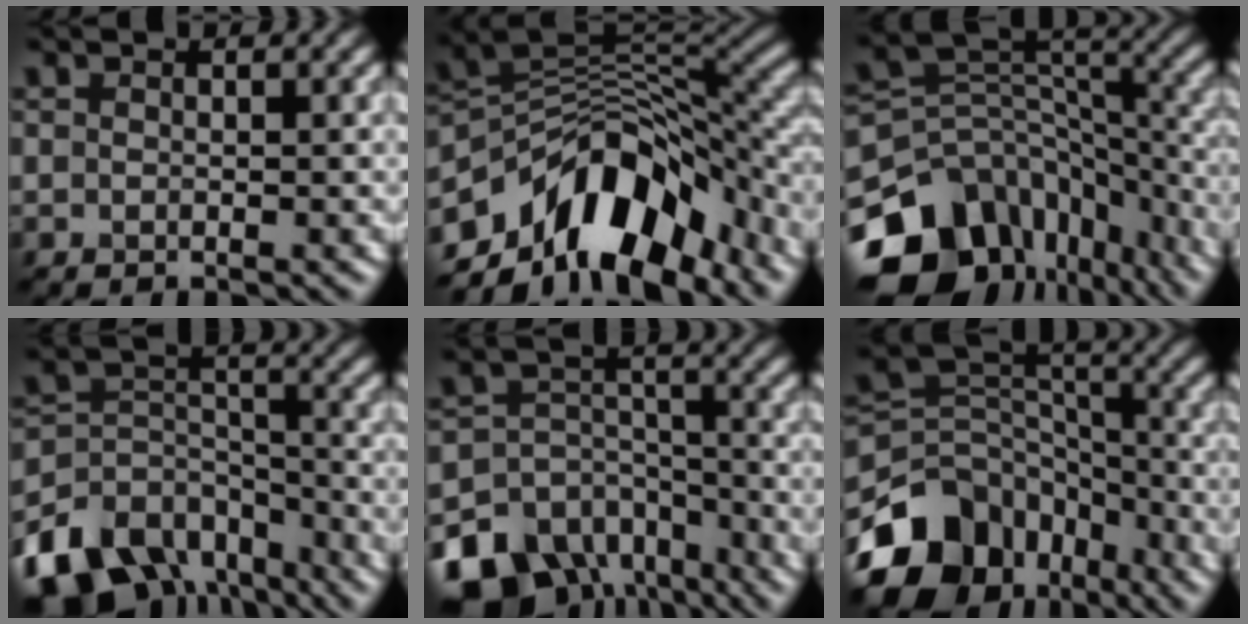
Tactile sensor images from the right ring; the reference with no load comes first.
{"total": 11.2, "force": [-6.4, 5.9, 7.0], "torque": [-0.097, 0.010, -0.120]}
{"total": 15.3, "force": [-9.0, 10.7, 6.2], "torque": [-0.157, 0.005, -0.118]}
{"total": 13.4, "force": [-10.2, 7.7, 4.3], "torque": [-0.091, 0.001, -0.156]}
{"total": 16.0, "force": [-11.1, 10.2, 5.2], "torque": [-0.117, -0.046, -0.160]}
{"total": 11.1, "force": [-6.6, 7.7, 4.5], "torque": [-0.082, 0.008, -0.122]}